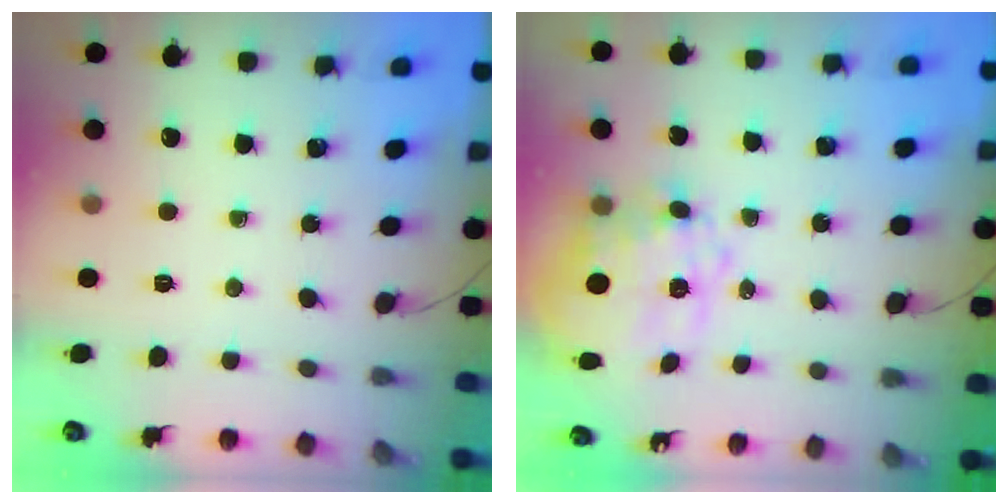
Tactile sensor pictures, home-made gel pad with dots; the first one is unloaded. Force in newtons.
{"total": 13.3, "press": 13.0, "slide": 2.6}